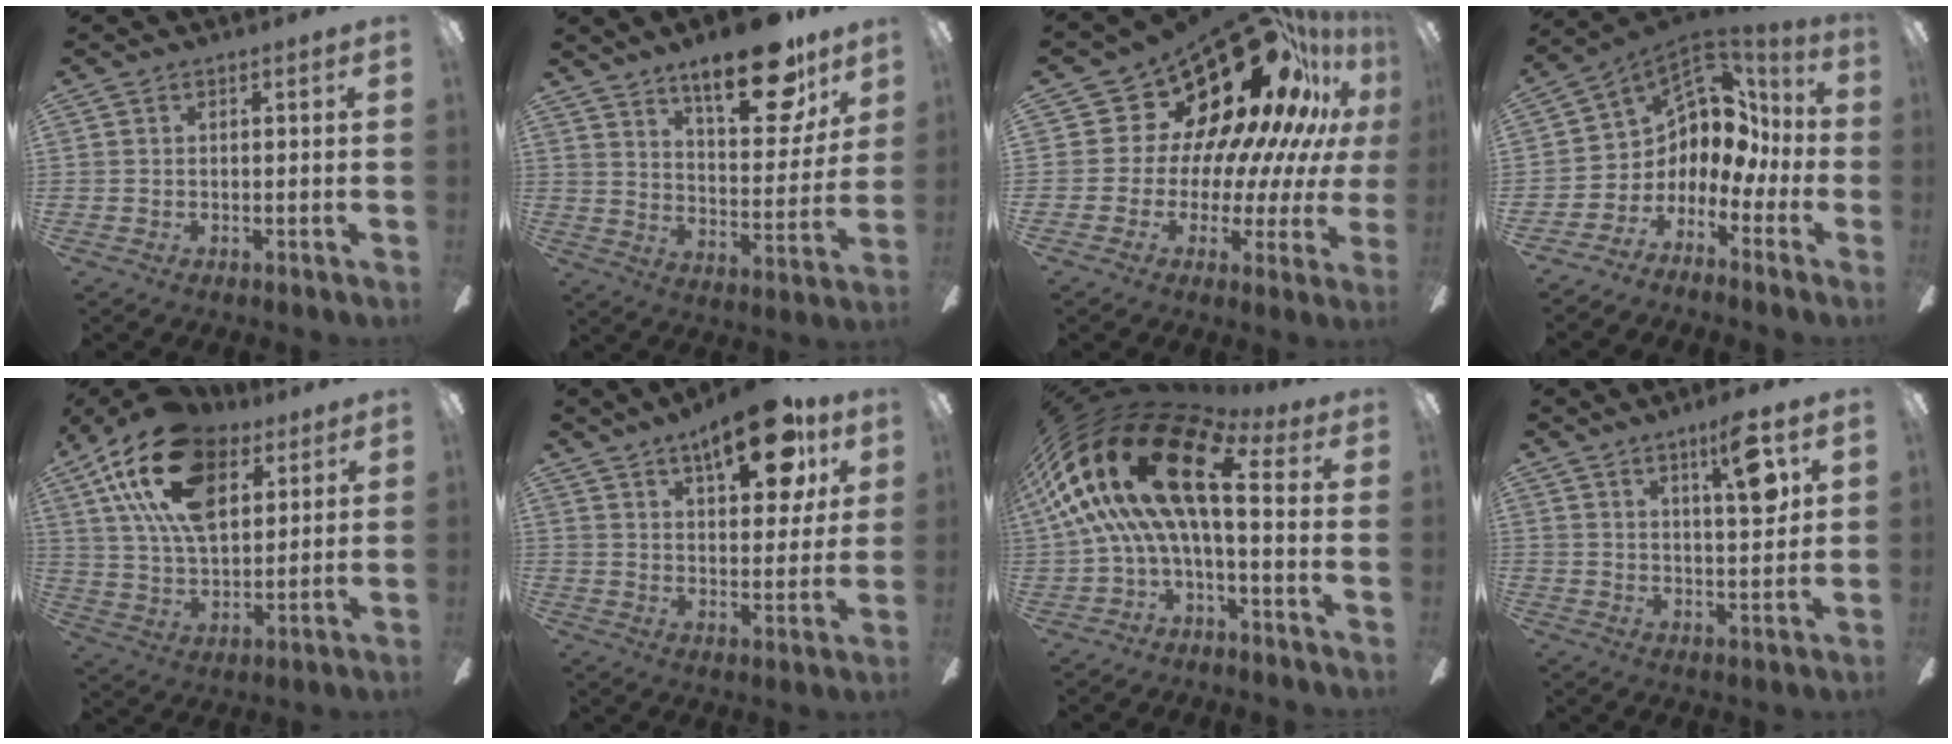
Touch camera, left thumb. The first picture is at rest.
{"total": 19.3, "force": [13.8, 6.6, 11.8], "torque": [-0.167, -0.082, 0.223]}
{"total": 26.4, "force": [16.7, 13.2, 15.6], "torque": [-0.224, -0.136, 0.309]}
{"total": 7.5, "force": [2.9, 6.3, 2.8], "torque": [-0.051, -0.043, 0.059]}
{"total": 21.9, "force": [10.7, 12.3, 14.6], "torque": [-0.280, -0.026, 0.188]}
{"total": 17.0, "force": [10.3, 6.5, 11.8], "torque": [-0.158, -0.044, 0.162]}
{"total": 23.3, "force": [4.2, 10.2, 20.5], "torque": [-0.414, -0.020, 0.073]}
{"total": 10.5, "force": [5.5, 2.7, 8.6], "torque": [-0.118, -0.022, 0.081]}